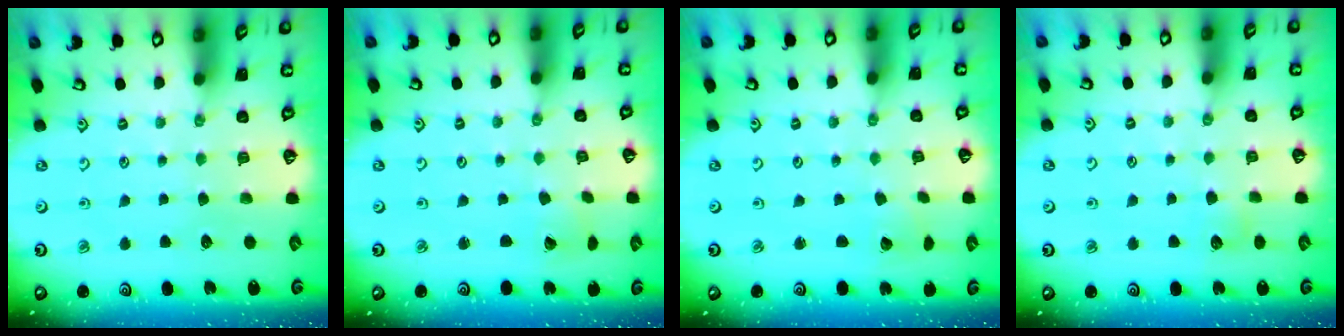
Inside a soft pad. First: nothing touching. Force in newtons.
{"total": 1.9, "press": 1.9, "slide": 0.2}
{"total": 2.1, "press": 2.1, "slide": 0.2}
{"total": 3.7, "press": 3.7, "slide": 0.4}